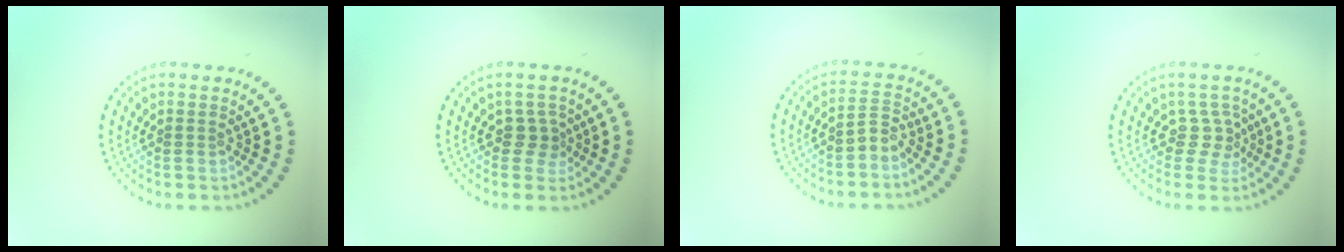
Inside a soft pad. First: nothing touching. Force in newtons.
{"total": 1.6, "press": 1.3, "slide": 0.9}
{"total": 1.8, "press": 1.4, "slide": 1.2}
{"total": 2.1, "press": 1.5, "slide": 1.4}